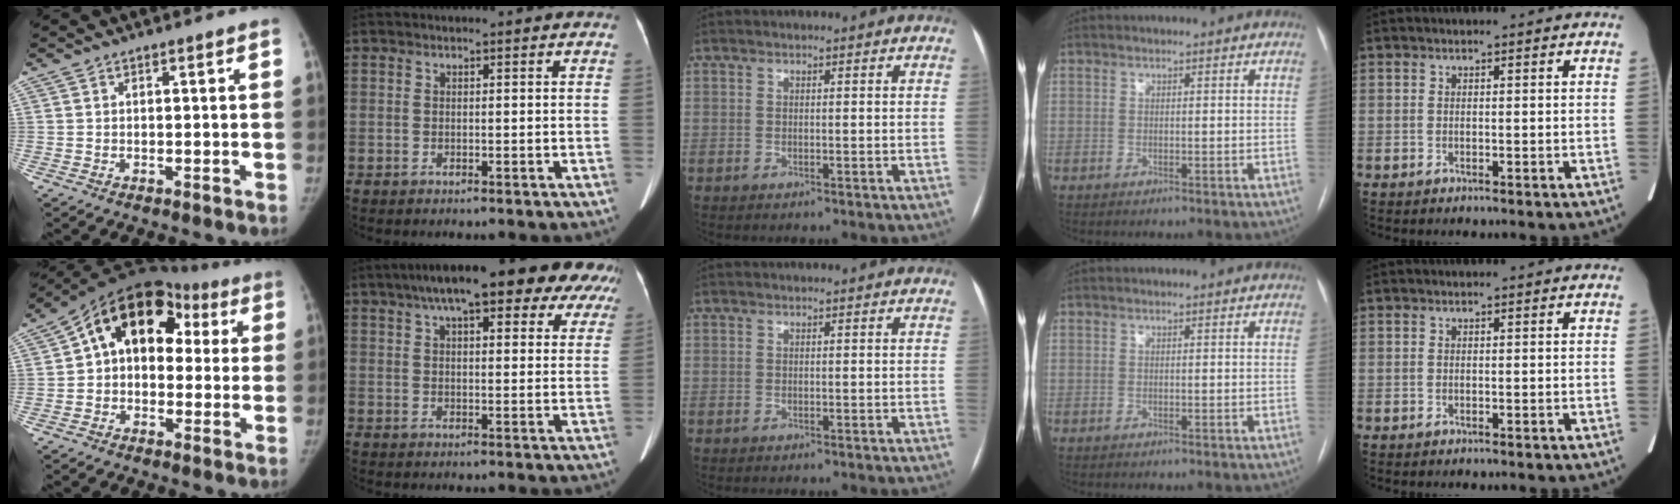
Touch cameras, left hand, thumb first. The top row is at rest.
{"thumb": {"total": 15.5, "force": [3.3, 11.1, 10.4], "torque": [-0.114, 0.046, 0.039]}, "index": {"total": 21.0, "force": [14.5, 5.9, 13.9], "torque": [-0.203, 0.058, 0.182]}}